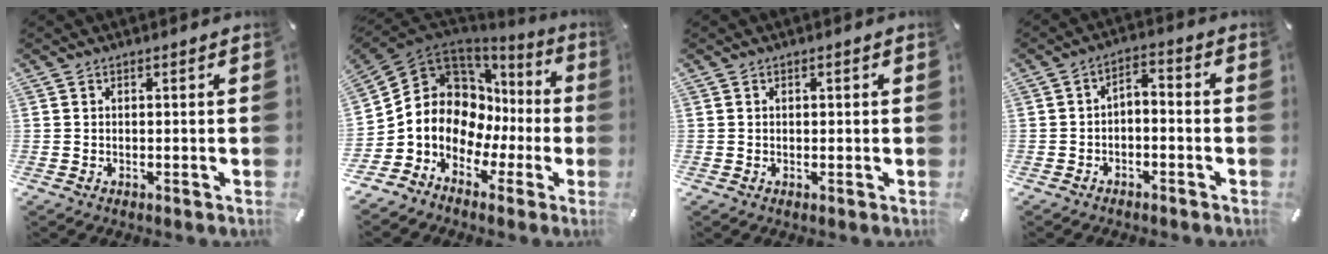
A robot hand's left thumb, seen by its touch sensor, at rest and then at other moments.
{"total": 10.8, "force": [0.4, 10.1, 3.7], "torque": [-0.078, -0.046, 0.016]}
{"total": 0.6, "force": [0.0, 0.5, 0.4], "torque": [-0.009, 0.003, -0.001]}
{"total": 3.7, "force": [-3.0, 1.4, 1.5], "torque": [-0.025, 0.020, -0.060]}